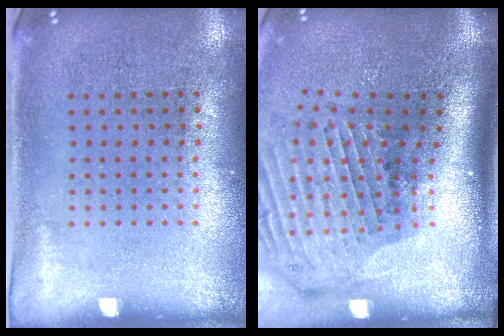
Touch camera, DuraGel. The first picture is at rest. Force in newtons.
{"total": 2.9, "press": 2.1, "slide": 1.9}